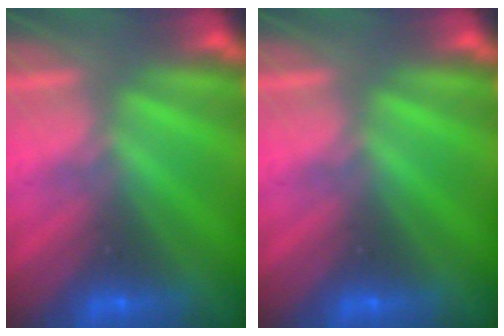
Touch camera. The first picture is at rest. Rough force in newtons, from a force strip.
{"total": 0.0}